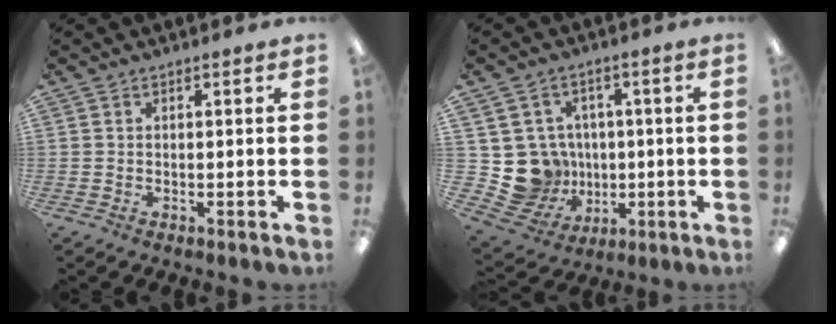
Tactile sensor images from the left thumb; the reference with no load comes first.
{"total": 11.2, "force": [-0.6, 10.8, 2.6], "torque": [-0.083, 0.001, 0.004]}